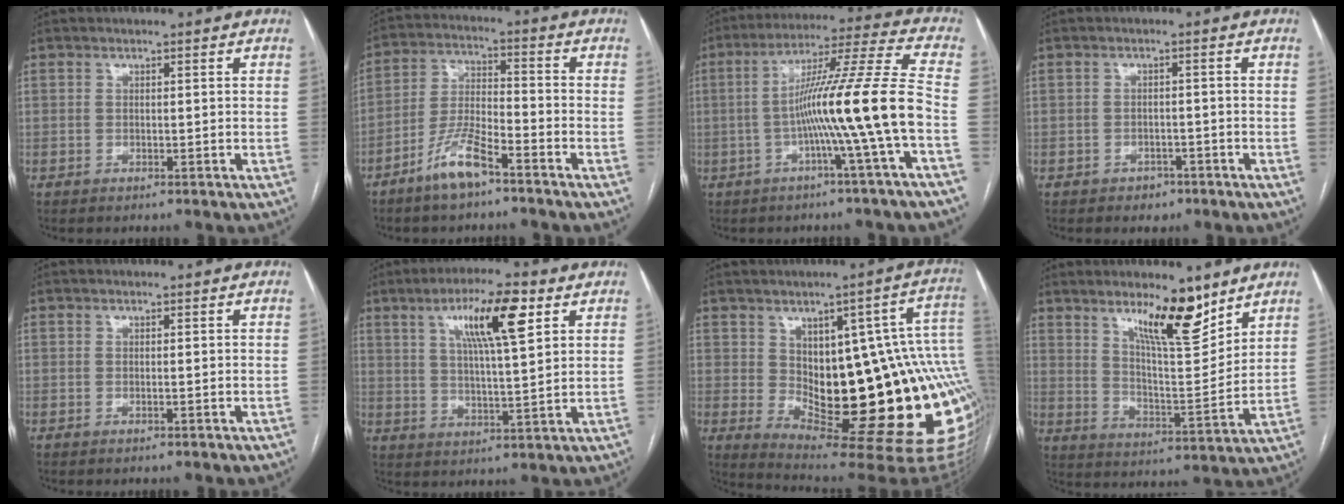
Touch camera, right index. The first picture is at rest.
{"total": 8.2, "force": [-5.7, 1.6, 5.7], "torque": [-0.123, -0.006, -0.113]}
{"total": 14.6, "force": [-3.5, -2.6, 13.9], "torque": [-0.229, 0.013, -0.066]}
{"total": 2.5, "force": [-1.7, 1.8, 0.7], "torque": [-0.010, 0.006, -0.019]}
{"total": 0.0}
{"total": 11.4, "force": [5.2, 1.6, 10.0], "torque": [-0.175, 0.010, 0.086]}
{"total": 26.4, "force": [-1.9, 8.1, 25.1], "torque": [-0.223, 0.017, -0.005]}
{"total": 11.7, "force": [8.1, 2.3, 8.1], "torque": [-0.133, -0.013, 0.140]}